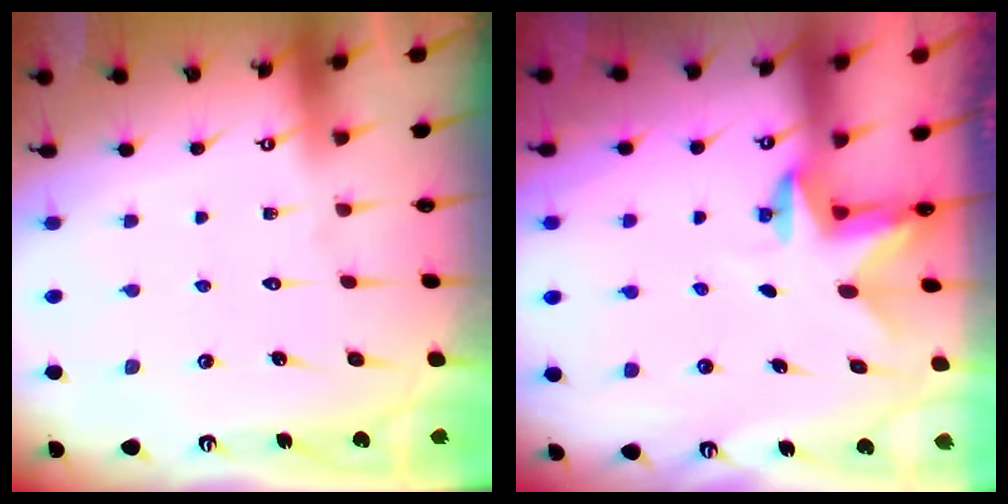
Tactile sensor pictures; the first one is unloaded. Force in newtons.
{"total": 2.5, "press": 2.5, "slide": 0.4}